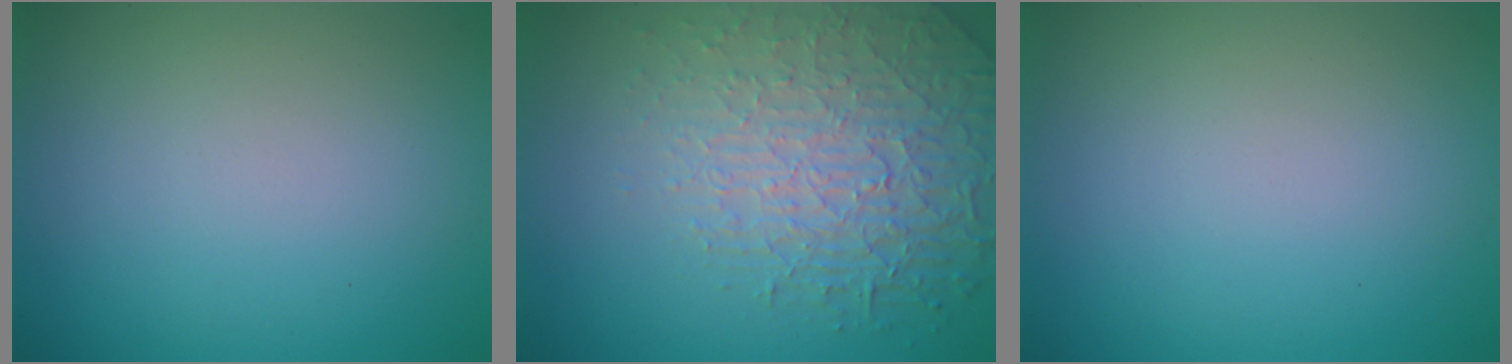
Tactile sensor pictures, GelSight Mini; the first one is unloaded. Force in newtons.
{"total": 4.5, "press": 4.2, "slide": 1.7}
{"total": 0.0}